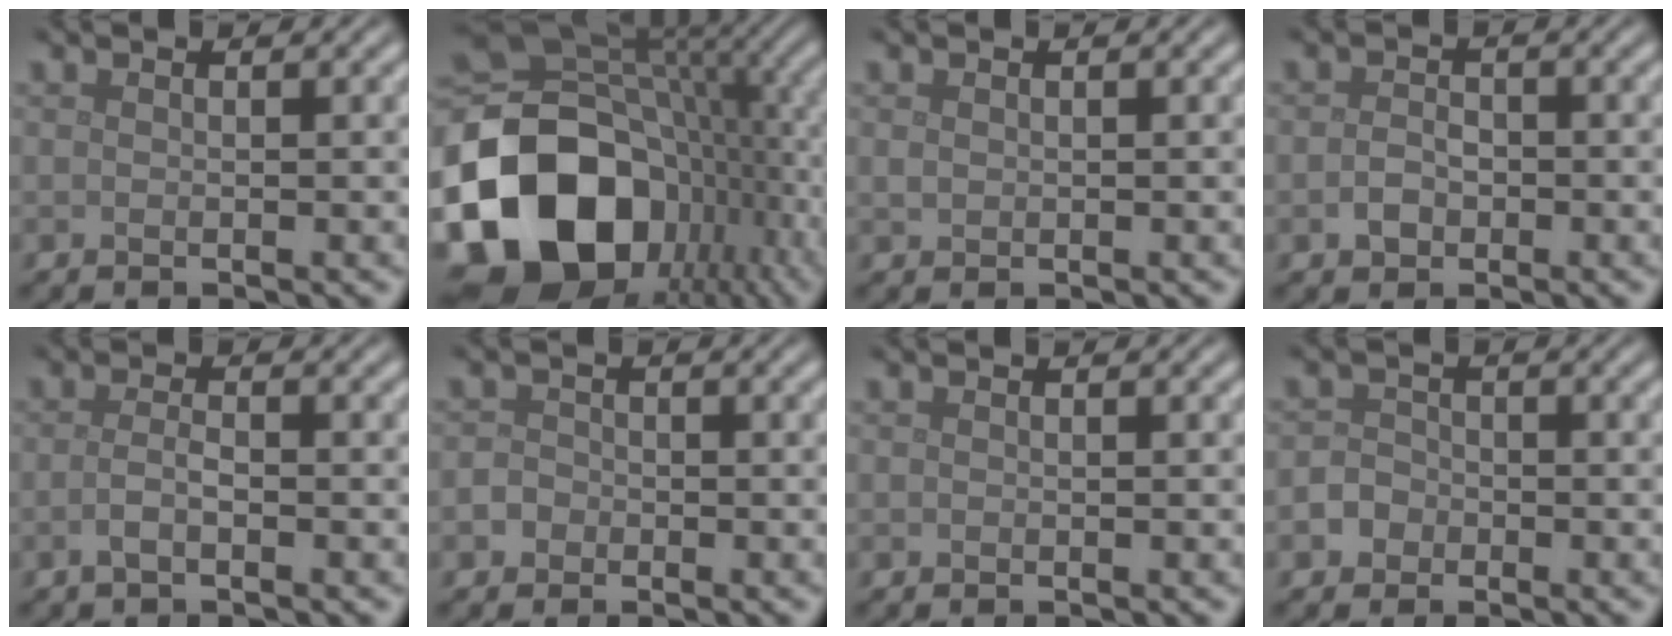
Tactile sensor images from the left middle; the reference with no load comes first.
{"total": 19.6, "force": [-5.8, 14.8, 11.5], "torque": [-0.267, -0.038, -0.090]}
{"total": 0.6, "force": [0.1, 0.5, 0.2], "torque": [-0.006, -0.002, 0.003]}
{"total": 1.7, "force": [-0.6, 1.4, 0.8], "torque": [-0.016, 0.000, -0.016]}
{"total": 1.6, "force": [-0.7, 0.5, 1.4], "torque": [-0.029, 0.001, -0.017]}
{"total": 1.7, "force": [-0.7, 1.4, 0.5], "torque": [0.003, 0.003, -0.016]}
{"total": 0.0}
{"total": 2.4, "force": [-1.1, 2.0, 0.6], "torque": [0.005, 0.004, -0.028]}